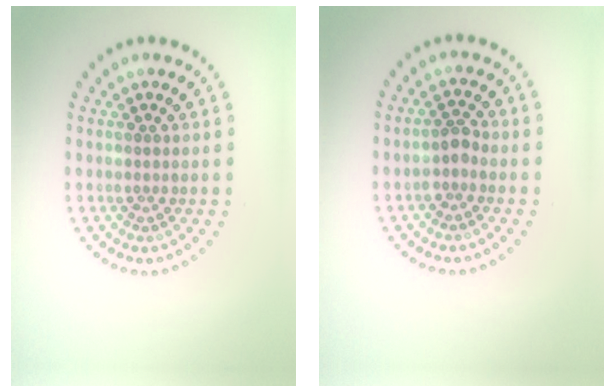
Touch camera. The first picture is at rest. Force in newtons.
{"total": 1.3, "press": 1.1, "slide": 0.6}